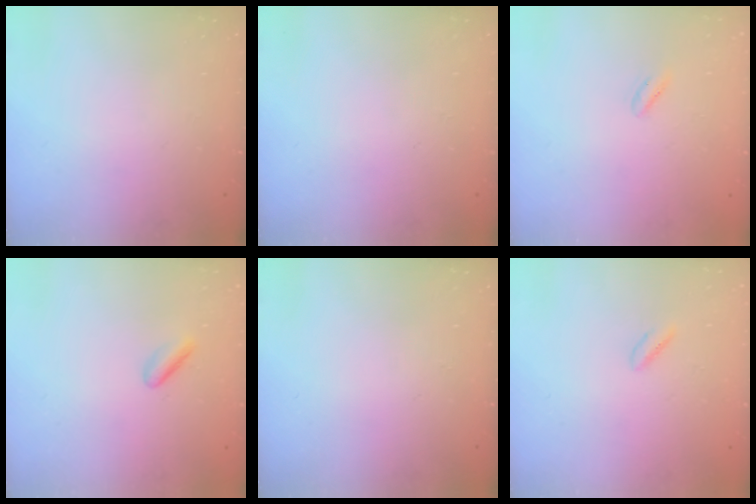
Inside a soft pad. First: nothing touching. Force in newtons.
{"total": 0.0}
{"total": 0.5, "press": 0.0, "slide": 0.5}
{"total": 2.0, "press": 1.9, "slide": 0.6}
{"total": 0.0}
{"total": 1.7, "press": 1.4, "slide": 1.0}